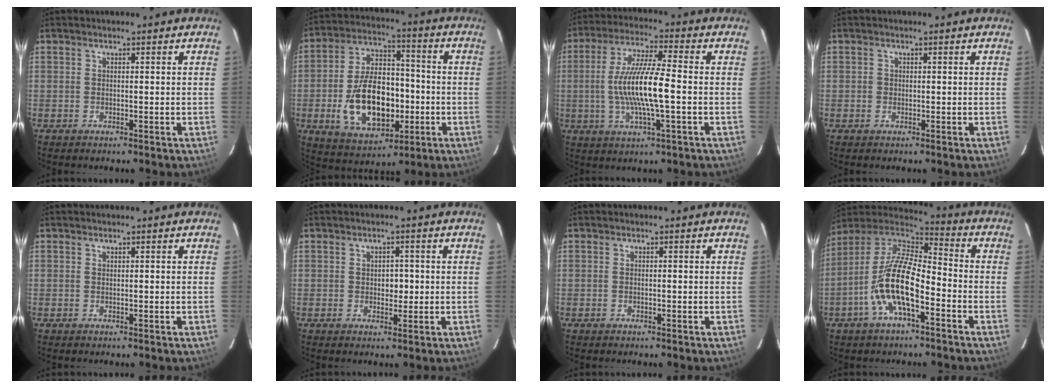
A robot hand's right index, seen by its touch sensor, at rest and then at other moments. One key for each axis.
{"total": 17.2, "fx": -4.0, "fy": 10.1, "fz": 13.3, "tx": -0.264, "ty": 0.013, "tz": -0.049}
{"total": 12.7, "fx": -1.5, "fy": 1.6, "fz": 12.5, "tx": -0.243, "ty": 0.001, "tz": -0.028}
{"total": 0.9, "fx": -0.2, "fy": 0.9, "fz": 0.1, "tx": -0.002, "ty": 0.000, "tz": -0.003}
{"total": 0.0}
{"total": 2.4, "fx": 0.0, "fy": 1.9, "fz": 1.5, "tx": -0.020, "ty": 0.005, "tz": 0.001}
{"total": 0.0}
{"total": 15.1, "fx": -5.9, "fy": 5.4, "fz": 12.9, "tx": -0.260, "ty": -0.002, "tz": -0.118}